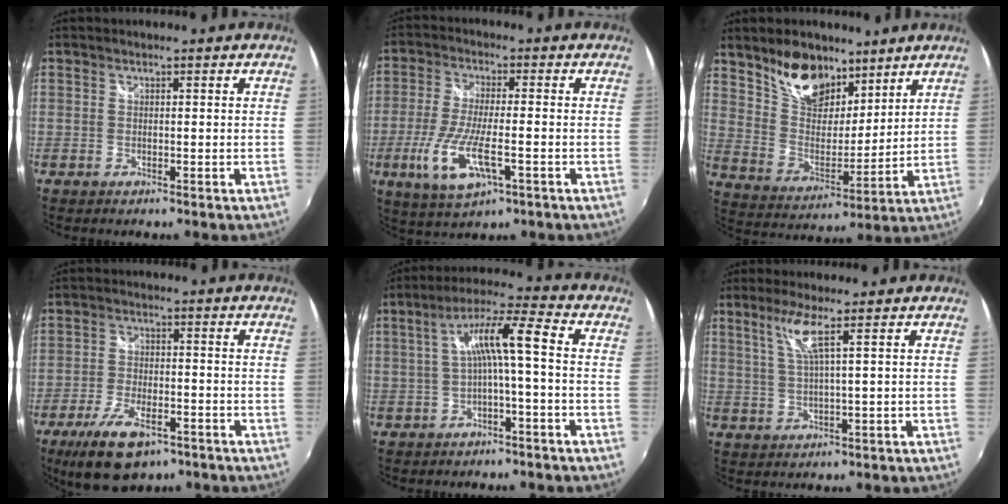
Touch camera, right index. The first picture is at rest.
{"total": 11.7, "force": [-4.3, 3.5, 10.3], "torque": [-0.220, -0.022, -0.077]}
{"total": 13.8, "force": [9.7, 7.4, 6.4], "torque": [-0.128, 0.015, 0.185]}
{"total": 11.8, "force": [-7.4, 5.1, 7.7], "torque": [-0.170, -0.024, -0.125]}
{"total": 7.9, "force": [-1.0, 0.4, 7.8], "torque": [-0.163, 0.021, -0.011]}
{"total": 4.8, "force": [2.4, -0.6, 4.2], "torque": [-0.082, -0.002, 0.052]}